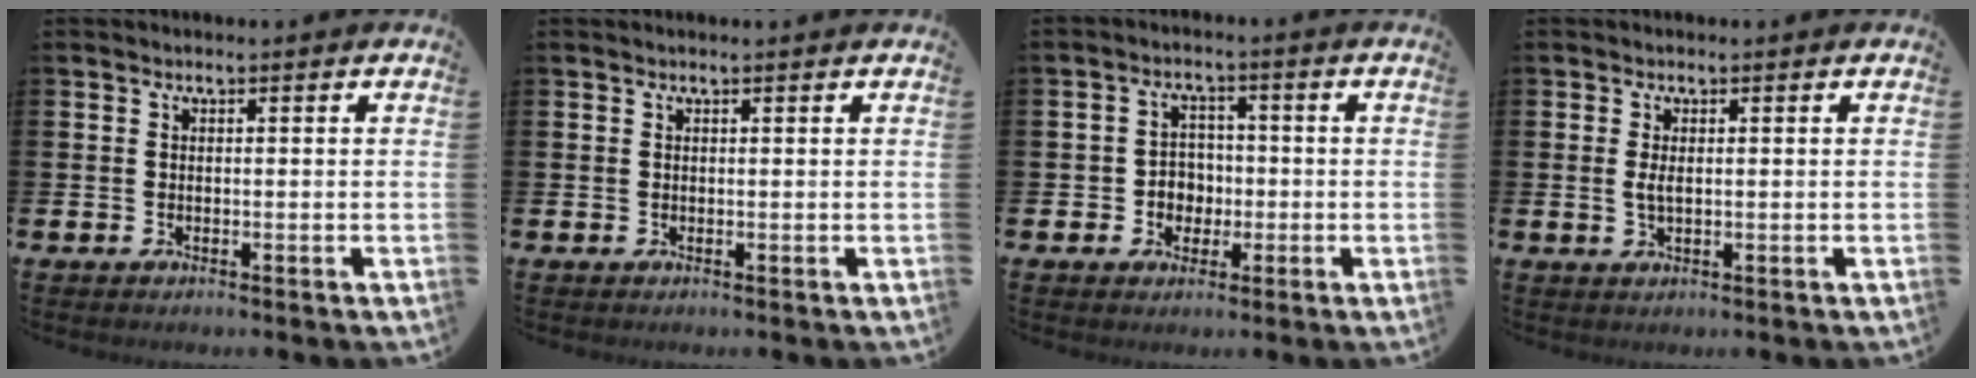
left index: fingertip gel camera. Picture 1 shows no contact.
{"total": 0.0}
{"total": 3.4, "force": [-0.6, 3.2, 1.1], "torque": [-0.020, 0.002, -0.020]}
{"total": 1.7, "force": [0.2, 0.7, 1.6], "torque": [-0.027, 0.001, 0.002]}